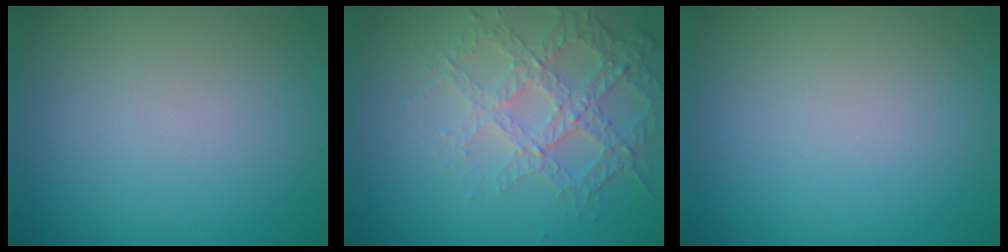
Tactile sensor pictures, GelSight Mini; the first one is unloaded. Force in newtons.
{"total": 3.6, "press": 3.3, "slide": 1.4}
{"total": 0.0}